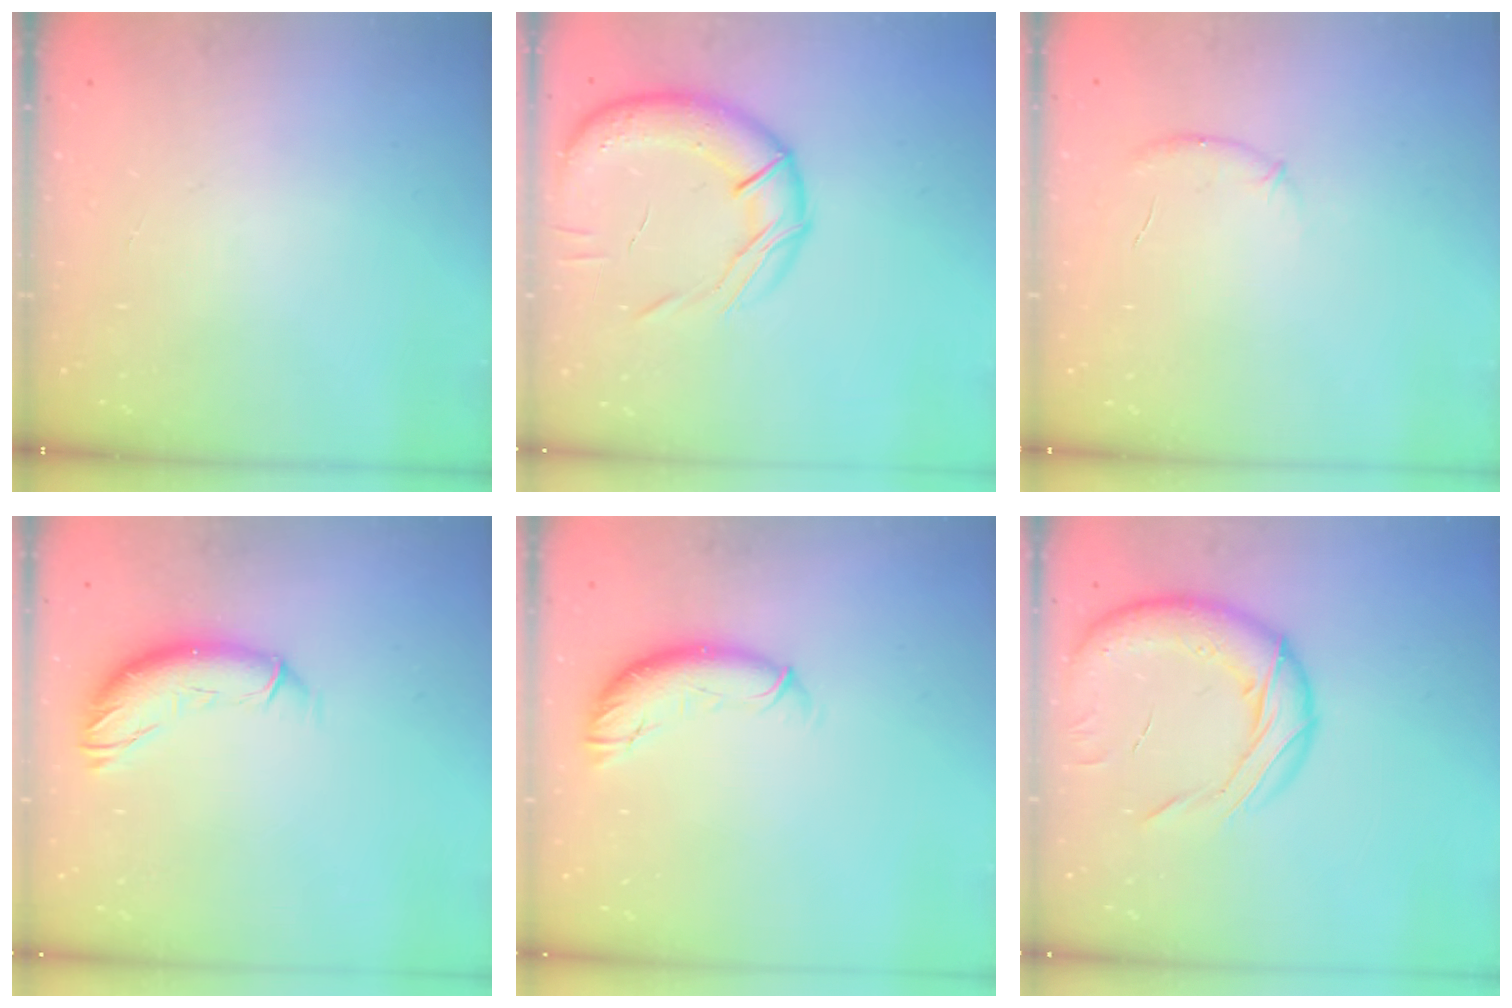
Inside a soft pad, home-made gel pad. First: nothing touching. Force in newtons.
{"total": 17.5, "press": 17.0, "slide": 4.4}
{"total": 6.4, "press": 6.2, "slide": 1.7}
{"total": 11.8, "press": 11.7, "slide": 1.9}
{"total": 9.4, "press": 9.4, "slide": 0.6}
{"total": 18.0, "press": 17.7, "slide": 3.4}